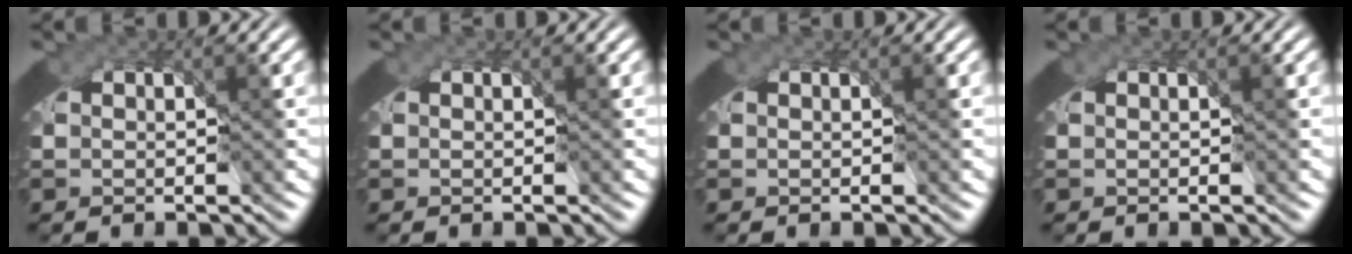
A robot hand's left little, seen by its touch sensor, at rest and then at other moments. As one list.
[{"total": 0.0}, {"total": 0.0}, {"total": 0.0}]